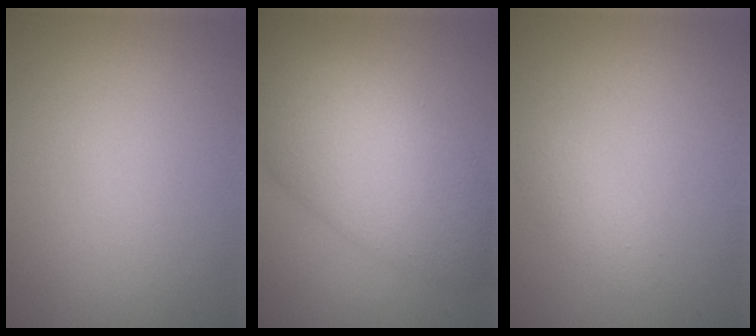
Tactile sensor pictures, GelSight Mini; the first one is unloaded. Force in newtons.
{"total": 9.2, "press": 9.2, "slide": 0.3}
{"total": 1.1, "press": 1.1, "slide": 0.1}